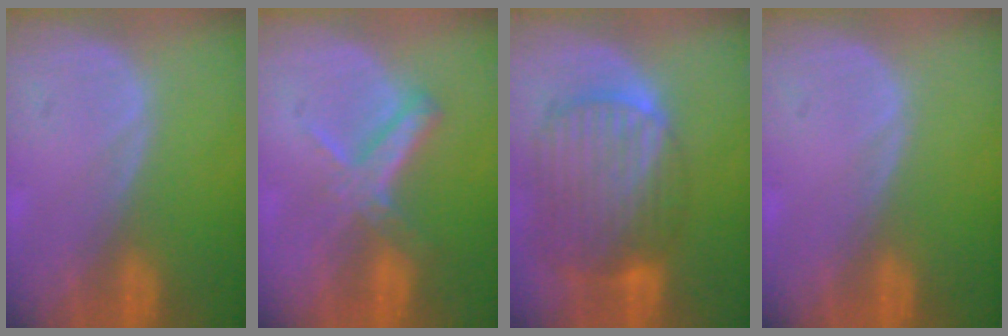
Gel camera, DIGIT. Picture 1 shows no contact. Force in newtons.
{"total": 5.6, "press": 5.2, "slide": 2.2}
{"total": 10.5, "press": 8.8, "slide": 5.6}
{"total": 0.0}